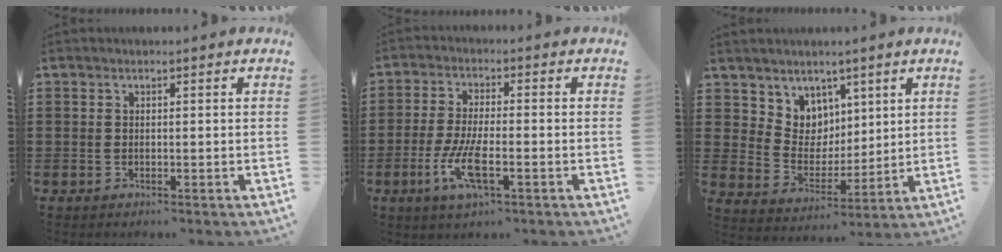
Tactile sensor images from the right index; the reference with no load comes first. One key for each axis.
{"total": 6.9, "fx": -2.8, "fy": 1.6, "fz": 6.1, "tx": -0.140, "ty": -0.018, "tz": -0.057}
{"total": 6.3, "fx": 4.4, "fy": 4.5, "fz": -0.5, "tx": -0.031, "ty": -0.025, "tz": 0.087}